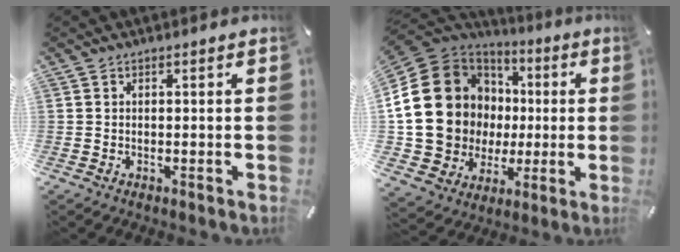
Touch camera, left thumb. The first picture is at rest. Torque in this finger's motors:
{"motor_torque": [2.41, 2.60, 2.72, -0.05, 0.92]}